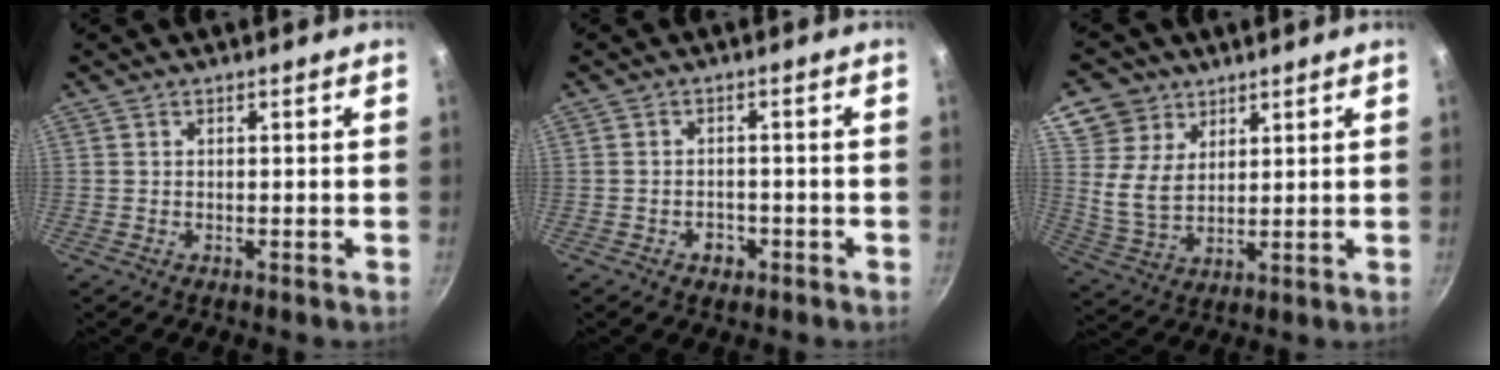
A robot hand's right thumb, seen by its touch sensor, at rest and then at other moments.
{"total": 2.9, "force": [-1.5, 2.1, 1.4], "torque": [-0.010, 0.013, -0.017]}
{"total": 9.5, "force": [5.3, 7.1, 3.4], "torque": [-0.039, -0.027, 0.102]}